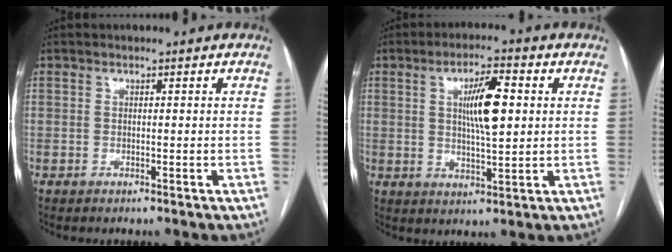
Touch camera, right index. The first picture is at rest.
{"total": 8.2, "force": [1.7, 1.6, 7.8], "torque": [-0.136, 0.005, 0.031]}